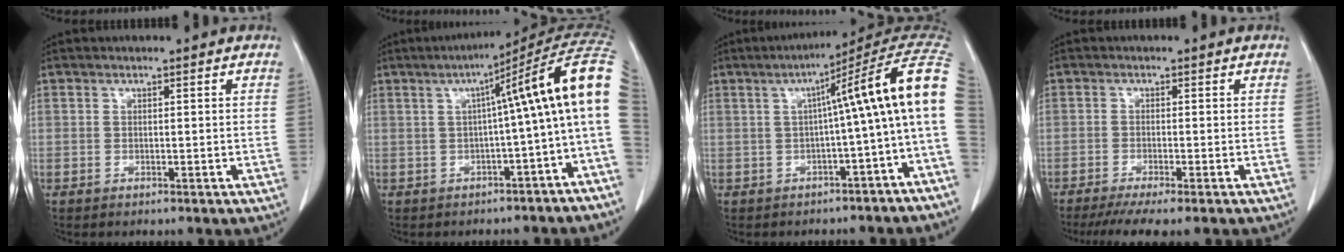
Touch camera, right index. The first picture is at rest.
{"total": 14.3, "force": [0.9, 0.1, 14.2], "torque": [-0.171, 0.050, 0.004]}
{"total": 13.5, "force": [0.0, -0.2, 13.5], "torque": [-0.171, 0.045, -0.010]}
{"total": 7.2, "force": [-5.8, 0.4, 4.2], "torque": [-0.056, -0.013, -0.091]}